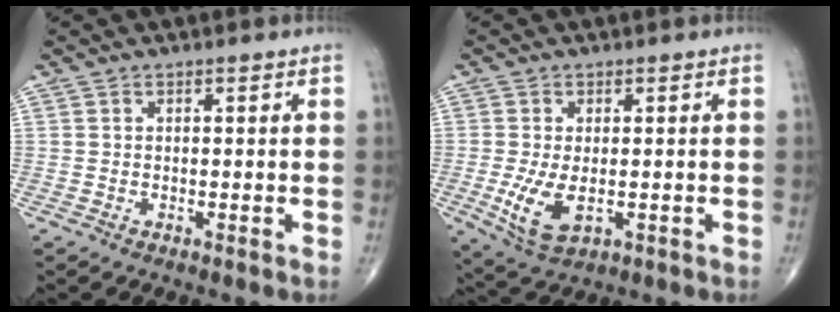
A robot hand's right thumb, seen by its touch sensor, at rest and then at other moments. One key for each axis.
{"total": 7.2, "fx": -1.5, "fy": 3.6, "fz": 6.0, "tx": -0.124, "ty": -0.018, "tz": -0.018}